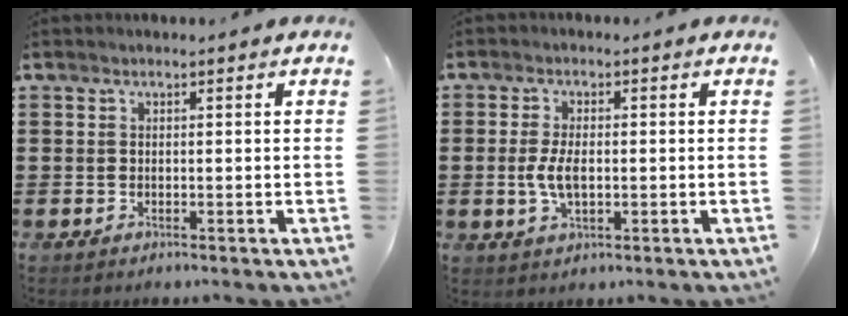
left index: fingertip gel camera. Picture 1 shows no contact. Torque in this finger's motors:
{"motor_torque": [0.87, 0.61, 0.51, 0.14]}